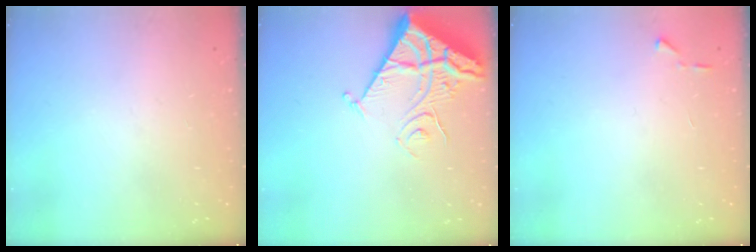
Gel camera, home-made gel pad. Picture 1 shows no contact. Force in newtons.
{"total": 11.3, "press": 11.3, "slide": 1.4}
{"total": 4.1, "press": 4.0, "slide": 0.5}